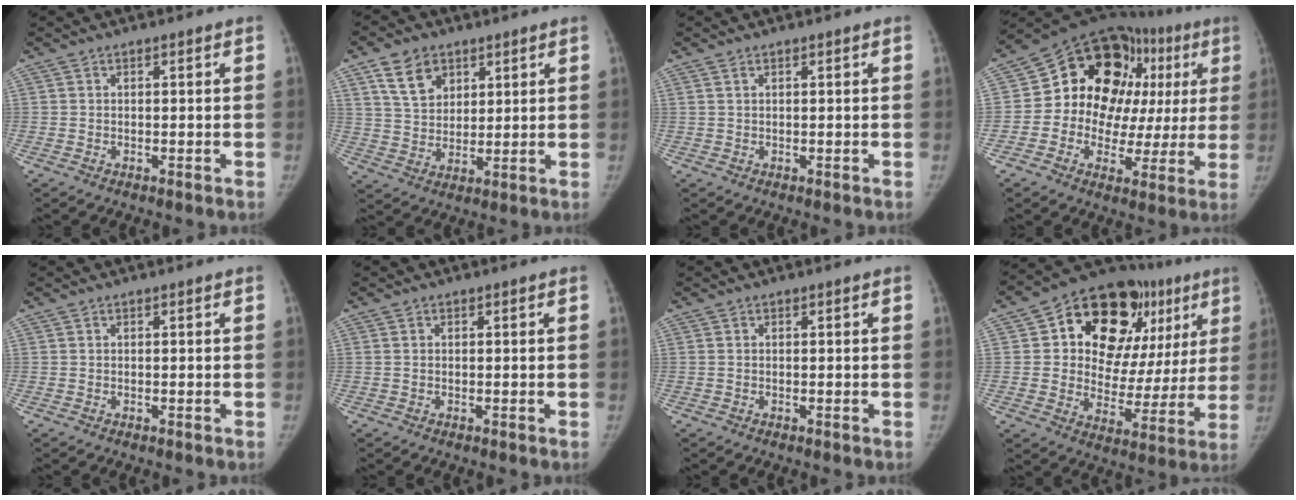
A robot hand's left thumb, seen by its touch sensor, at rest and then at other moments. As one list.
[{"total": 9.1, "force": [4.9, 6.2, 4.5], "torque": [-0.058, -0.022, 0.094]}, {"total": 0.7, "force": [0.5, 0.3, 0.5], "torque": [-0.013, 0.006, 0.011]}, {"total": 24.2, "force": [5.1, 15.8, 17.6], "torque": [-0.189, 0.037, 0.073]}, {"total": 0.0}, {"total": 0.0}, {"total": 0.0}, {"total": 26.1, "force": [10.6, 15.8, 18.0], "torque": [-0.196, 0.013, 0.158]}]